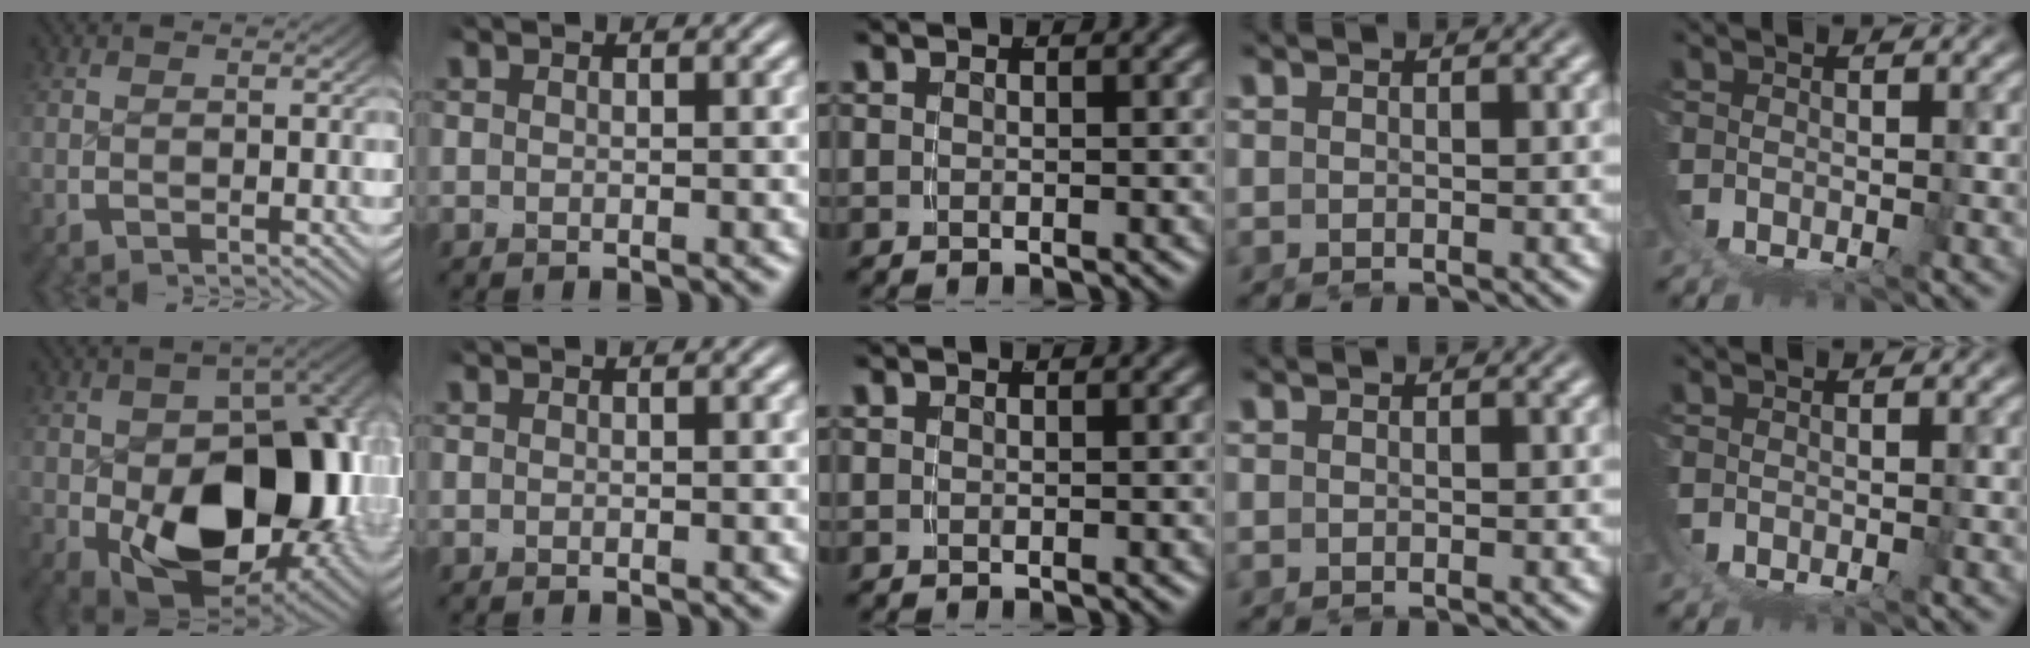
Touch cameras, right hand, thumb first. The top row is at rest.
{"thumb": {"total": 19.2, "force": [-2.6, 12.1, 14.7], "torque": [-0.260, -0.084, 0.000]}}